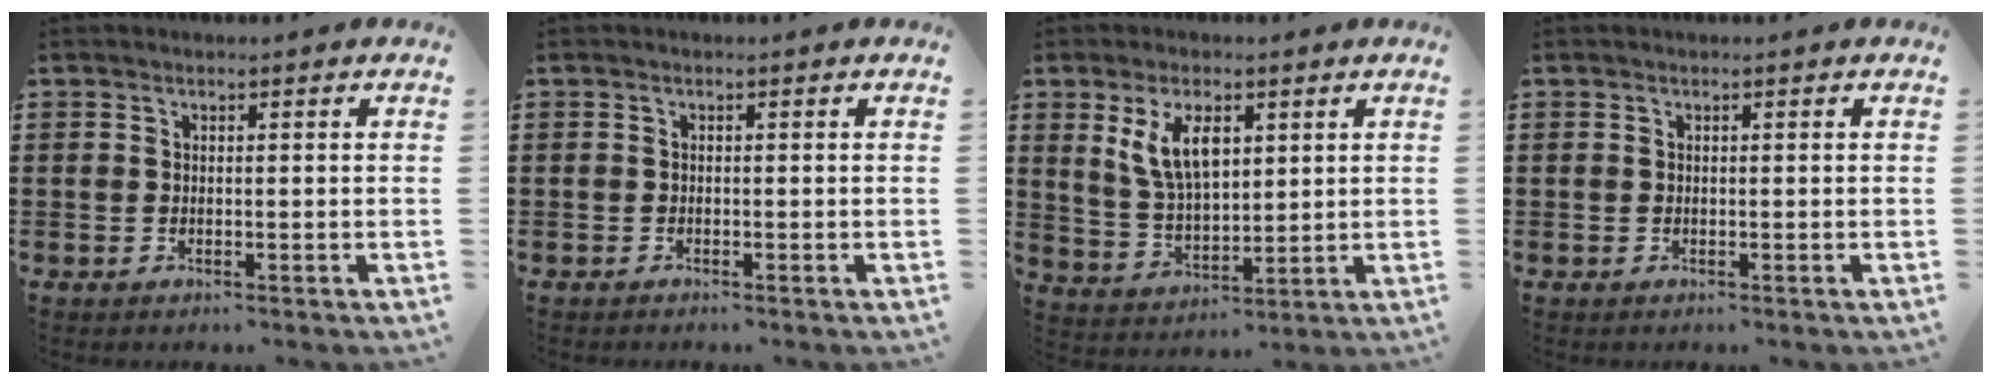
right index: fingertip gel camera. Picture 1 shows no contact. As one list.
[{"total": 0.5, "force": [-0.5, -0.2, 0.0], "torque": [-0.001, -0.005, -0.010]}, {"total": 7.6, "force": [3.3, 3.5, 5.9], "torque": [-0.134, 0.006, 0.057]}, {"total": 0.0}]